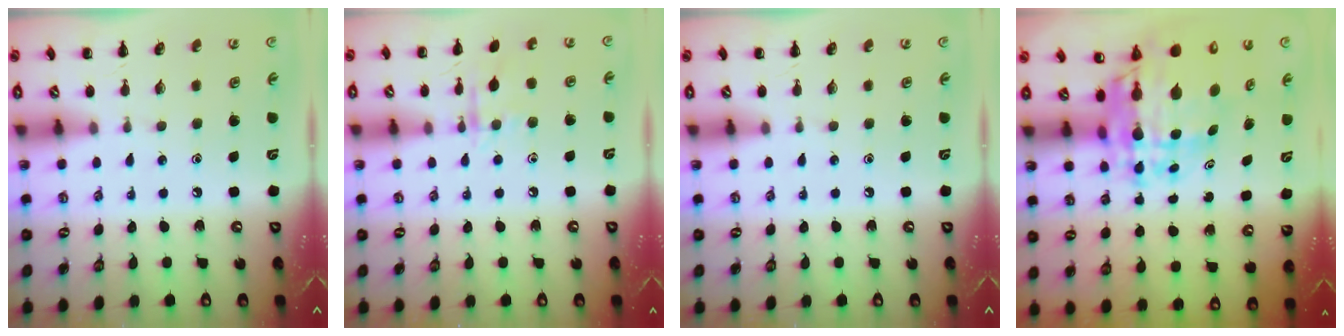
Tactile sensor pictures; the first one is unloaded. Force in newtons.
{"total": 8.2, "press": 8.1, "slide": 1.3}
{"total": 0.0}
{"total": 12.4, "press": 11.8, "slide": 3.8}